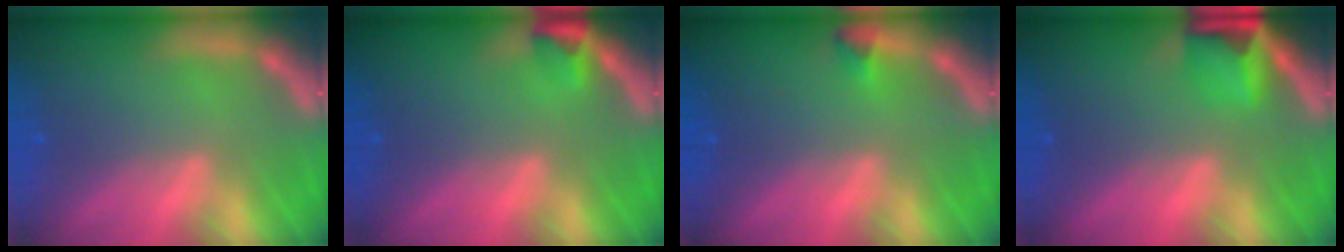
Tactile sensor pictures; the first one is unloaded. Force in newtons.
{"total": 1.9}
{"total": 0.9}
{"total": 4.4}